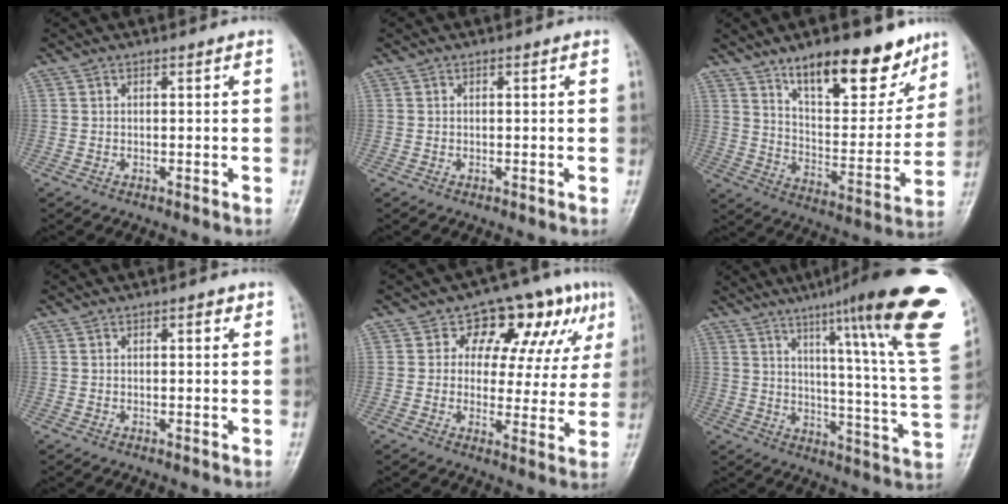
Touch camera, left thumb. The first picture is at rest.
{"total": 0.0}
{"total": 19.5, "force": [13.1, 7.8, 12.2], "torque": [-0.126, -0.076, 0.211]}
{"total": 1.3, "force": [0.7, 0.6, 0.9], "torque": [-0.006, 0.000, 0.006]}
{"total": 13.8, "force": [6.4, 8.4, 9.0], "torque": [-0.055, -0.004, 0.082]}
{"total": 27.4, "force": [16.0, 1.8, 22.1], "torque": [-0.276, -0.073, 0.220]}